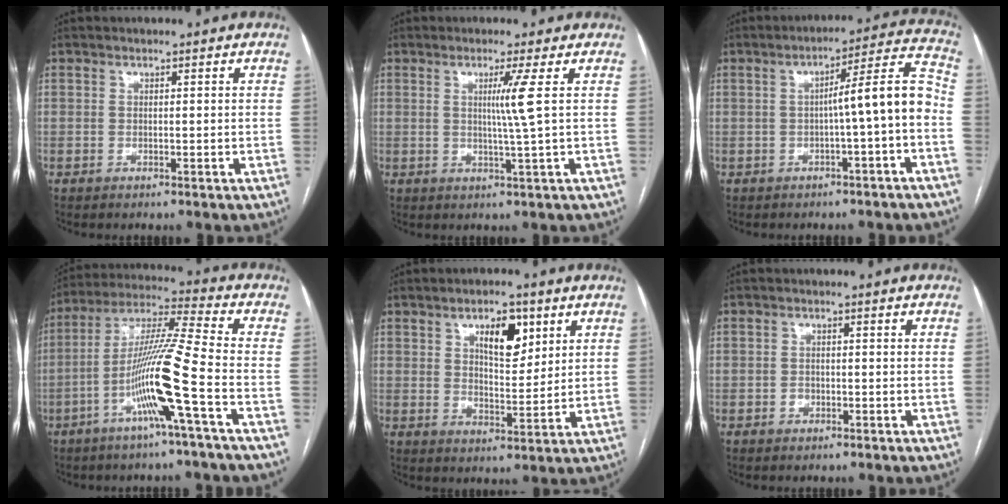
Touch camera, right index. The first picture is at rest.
{"total": 4.2, "force": [0.9, -1.7, 3.8], "torque": [-0.070, -0.010, 0.018]}
{"total": 8.7, "force": [-1.8, -0.4, 8.5], "torque": [-0.114, 0.028, -0.024]}
{"total": 13.6, "force": [-4.9, -1.5, 12.6], "torque": [-0.241, 0.002, -0.098]}
{"total": 7.5, "force": [3.6, 3.1, 5.8], "torque": [-0.092, 0.003, 0.061]}
{"total": 1.2, "force": [-0.6, 0.9, 0.4], "torque": [-0.004, 0.004, -0.008]}